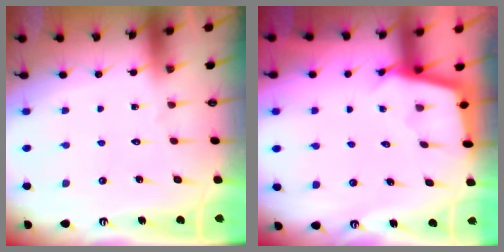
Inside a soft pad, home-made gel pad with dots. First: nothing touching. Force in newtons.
{"total": 2.5, "press": 2.5, "slide": 0.2}